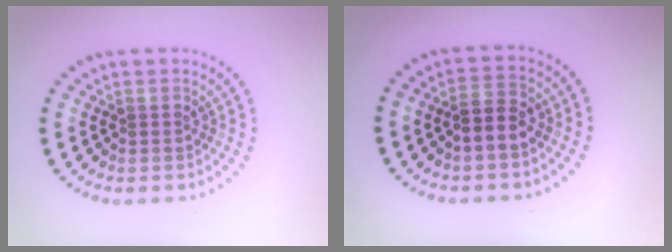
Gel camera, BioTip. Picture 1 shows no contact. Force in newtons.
{"total": 2.4, "press": 2.4, "slide": 0.7}